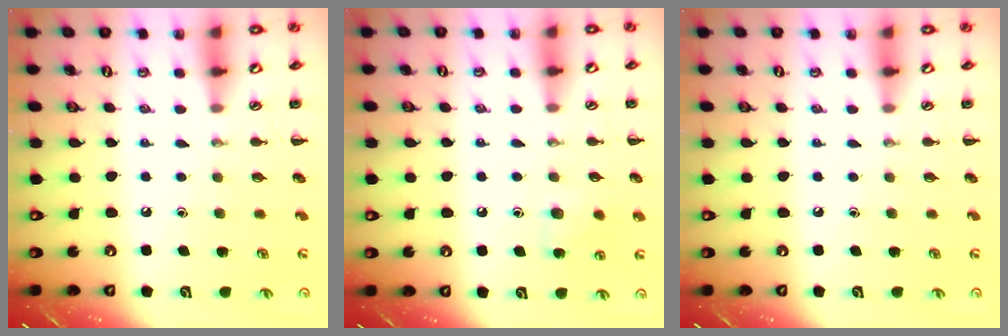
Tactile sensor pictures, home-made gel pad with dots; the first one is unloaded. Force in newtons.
{"total": 7.4, "press": 7.2, "slide": 1.9}
{"total": 0.0}